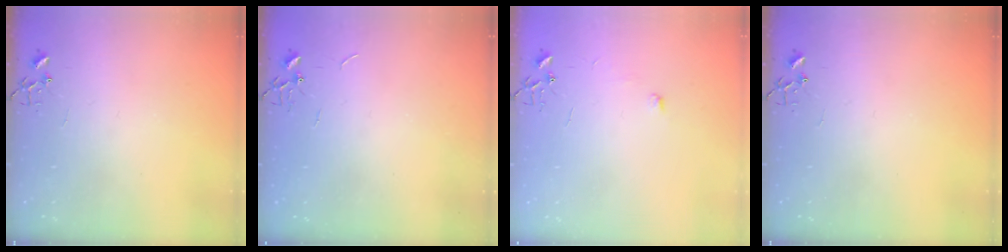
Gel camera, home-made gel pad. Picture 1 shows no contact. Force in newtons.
{"total": 0.6, "press": 0.6, "slide": 0.1}
{"total": 4.4, "press": 4.3, "slide": 0.5}
{"total": 0.0}